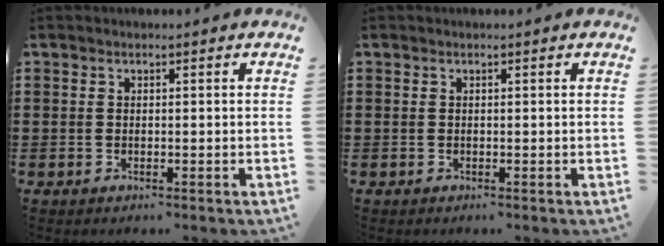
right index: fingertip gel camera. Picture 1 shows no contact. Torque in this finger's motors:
{"motor_torque": [0.00, 0.00, 0.00, 0.00]}